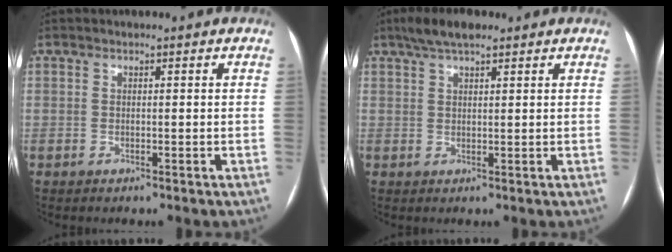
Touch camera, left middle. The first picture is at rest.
{"total": 5.0, "force": [3.6, 1.4, 3.2], "torque": [-0.064, 0.020, 0.064]}